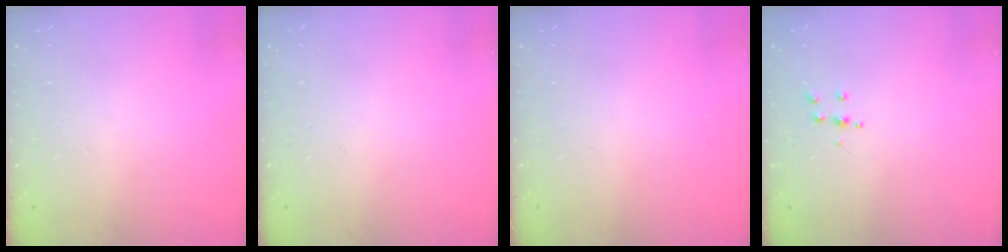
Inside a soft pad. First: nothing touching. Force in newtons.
{"total": 0.0}
{"total": 0.0}
{"total": 4.3, "press": 4.3, "slide": 0.4}